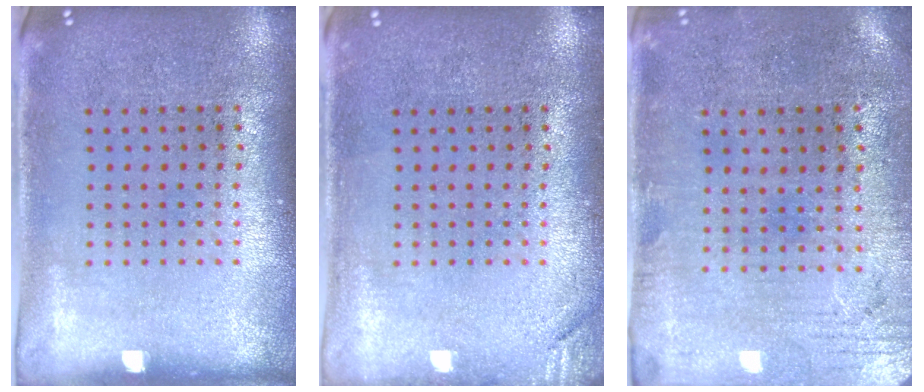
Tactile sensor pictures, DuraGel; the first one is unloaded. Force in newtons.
{"total": 1.3, "press": 1.2, "slide": 0.3}
{"total": 0.5, "press": 0.2, "slide": 0.5}